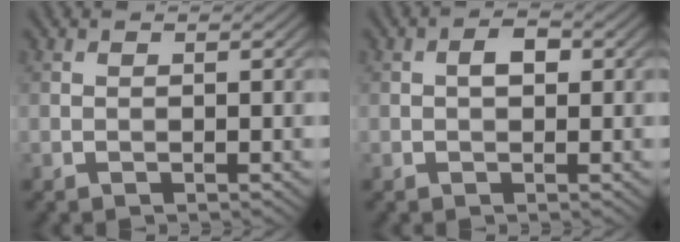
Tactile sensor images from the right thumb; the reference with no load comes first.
{"total": 2.2, "force": [0.3, 1.3, 1.7], "torque": [-0.028, 0.004, 0.001]}